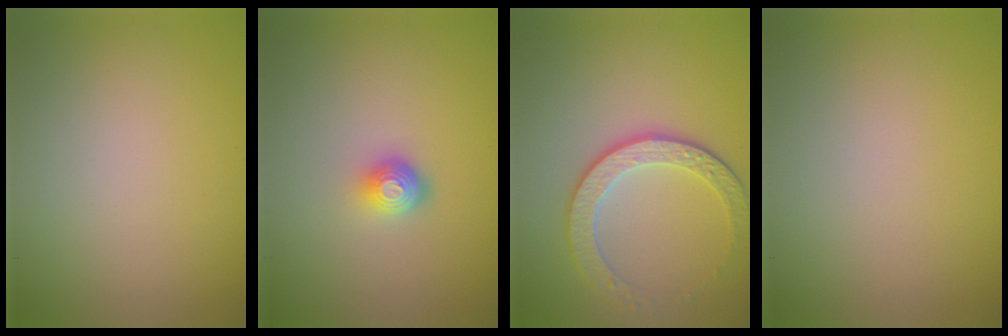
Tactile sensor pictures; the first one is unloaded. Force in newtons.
{"total": 2.2, "press": 1.4, "slide": 1.6}
{"total": 3.7, "press": 3.2, "slide": 2.0}
{"total": 0.0}